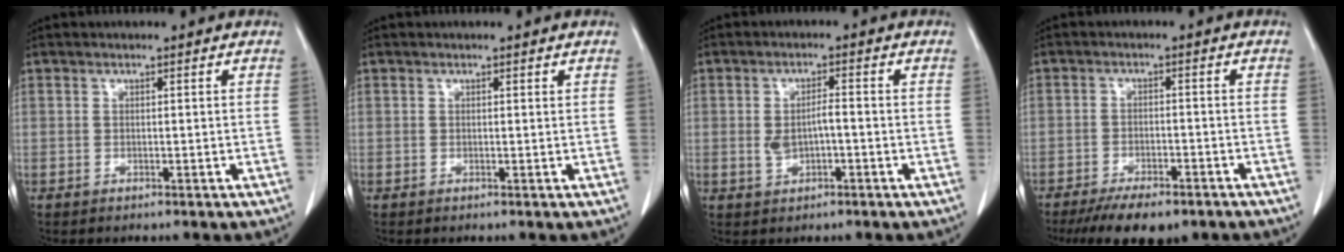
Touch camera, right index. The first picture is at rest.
{"total": 0.0}
{"total": 3.7, "force": [-0.5, 1.4, 3.4], "torque": [-0.065, 0.008, -0.003]}
{"total": 9.4, "force": [-7.1, 3.4, 5.1], "torque": [-0.072, -0.006, -0.103]}